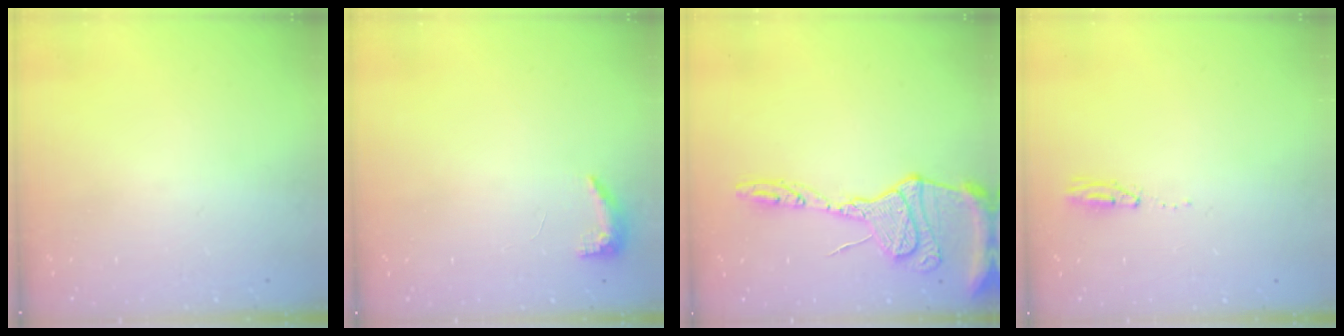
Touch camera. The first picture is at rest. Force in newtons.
{"total": 8.5, "press": 5.7, "slide": 6.3}
{"total": 17.5, "press": 17.4, "slide": 1.6}
{"total": 3.3, "press": 2.9, "slide": 1.7}